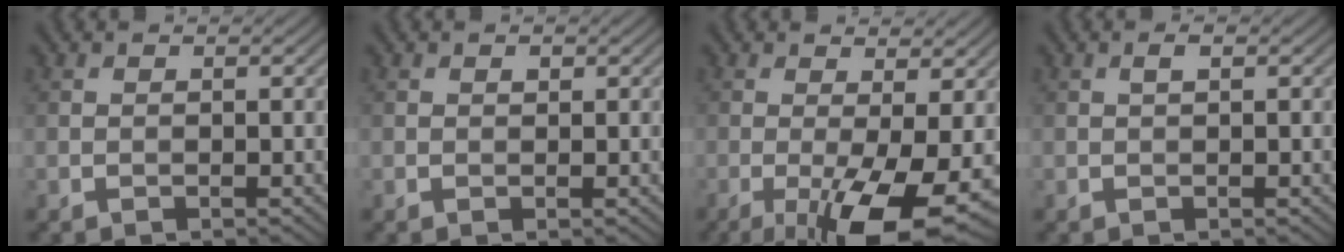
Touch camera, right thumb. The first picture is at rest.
{"total": 0.6, "force": [0.3, 0.4, 0.4], "torque": [-0.006, -0.002, 0.005]}
{"total": 11.6, "force": [-4.4, 2.7, 10.4], "torque": [-0.167, -0.010, -0.060]}
{"total": 1.0, "force": [0.3, 0.3, 0.9], "torque": [-0.019, 0.001, 0.005]}